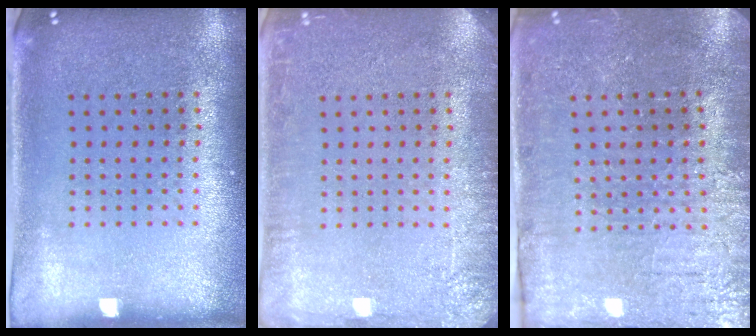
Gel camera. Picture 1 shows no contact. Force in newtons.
{"total": 2.9, "press": 2.9, "slide": 0.4}
{"total": 3.8, "press": 3.7, "slide": 0.9}